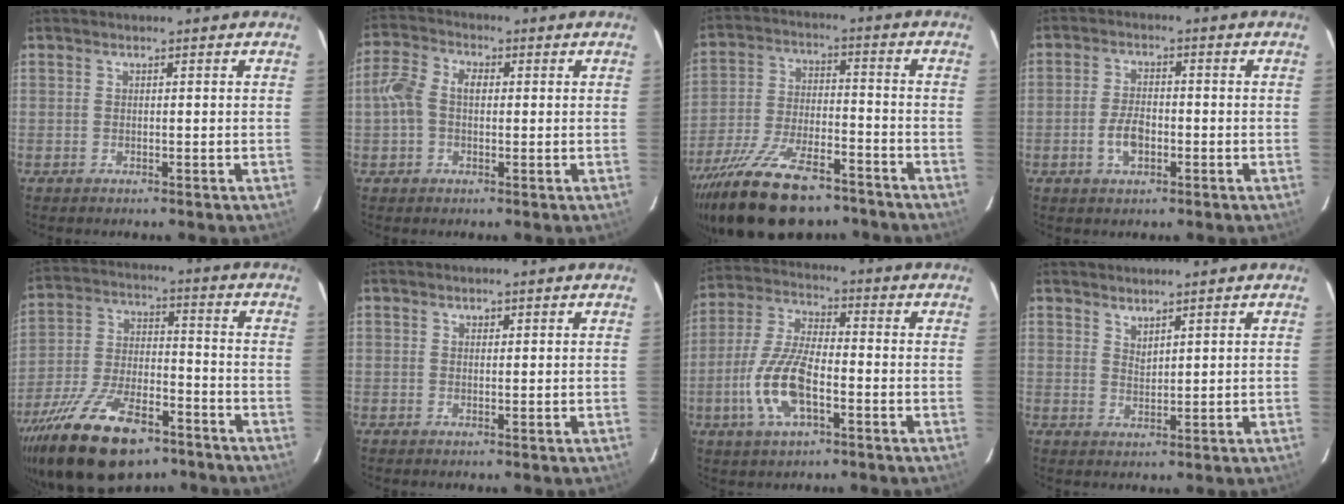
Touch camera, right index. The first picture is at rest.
{"total": 6.6, "force": [0.0, 4.5, 4.8], "torque": [-0.109, 0.021, -0.004]}
{"total": 20.5, "force": [-15.4, 7.7, 11.1], "torque": [-0.225, -0.031, -0.249]}
{"total": 5.1, "force": [-1.8, 2.7, 3.8], "torque": [-0.080, 0.001, -0.030]}
{"total": 21.6, "force": [-14.4, 9.4, 13.1], "torque": [-0.264, -0.026, -0.239]}
{"total": 0.7, "force": [0.5, 0.5, 0.0], "torque": [0.000, 0.002, 0.007]}
{"total": 12.1, "force": [-4.2, 4.6, 10.4], "torque": [-0.227, -0.002, -0.081]}
{"total": 2.2, "force": [2.1, 0.4, 0.7], "torque": [-0.010, 0.000, 0.038]}